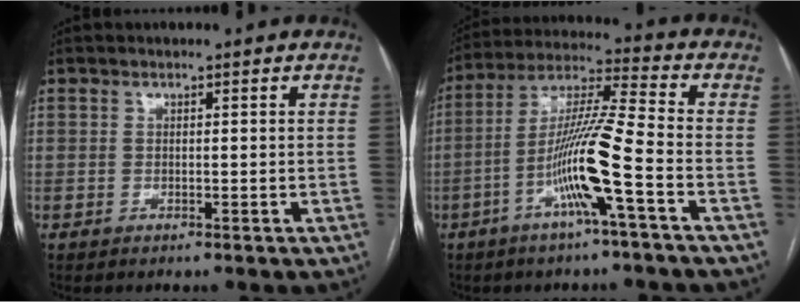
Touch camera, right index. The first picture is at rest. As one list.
[{"total": 12.4, "force": [-4.7, -0.8, 11.5], "torque": [-0.223, 0.008, -0.093]}]